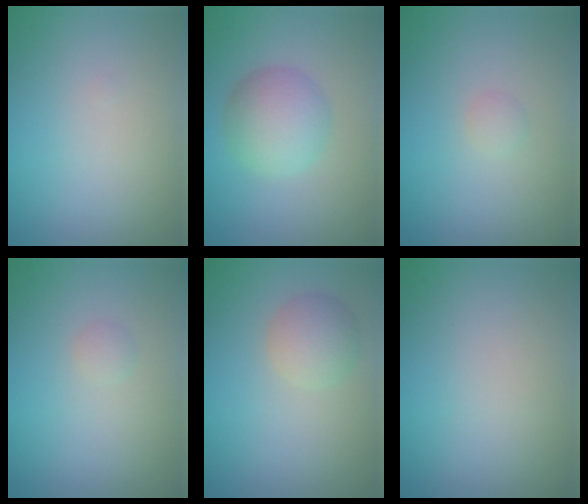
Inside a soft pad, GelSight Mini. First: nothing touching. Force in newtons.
{"total": 4.2, "press": 4.2, "slide": 0.1}
{"total": 0.7, "press": 0.7, "slide": 0.0}
{"total": 0.6, "press": 0.6, "slide": 0.0}
{"total": 1.9, "press": 1.9, "slide": 0.1}
{"total": 0.0}